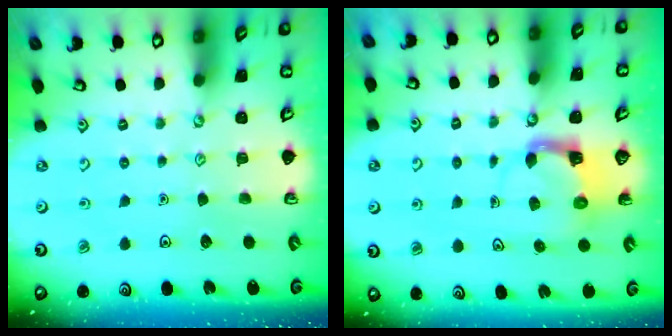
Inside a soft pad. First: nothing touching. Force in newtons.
{"total": 3.9, "press": 3.8, "slide": 0.7}